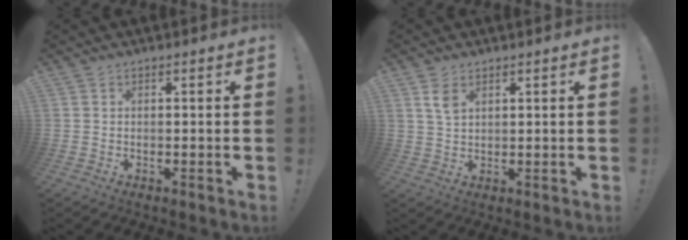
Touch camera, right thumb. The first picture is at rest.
{"total": 4.3, "force": [2.1, 2.3, 2.9], "torque": [-0.036, -0.010, 0.036]}